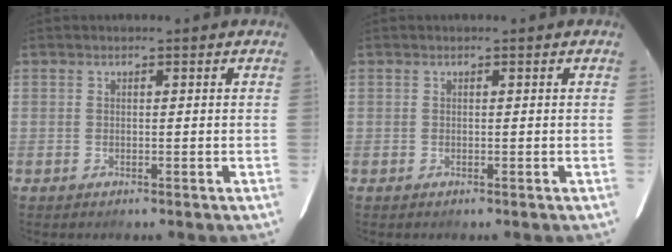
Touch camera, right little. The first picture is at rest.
{"total": 0.0}